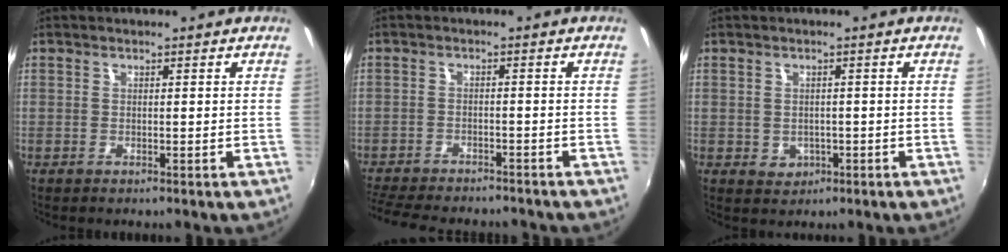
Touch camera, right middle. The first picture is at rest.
{"total": 13.1, "force": [-11.5, 3.4, 5.3], "torque": [-0.129, -0.024, -0.177]}
{"total": 3.1, "force": [-0.6, 2.8, 1.2], "torque": [-0.024, -0.001, -0.003]}